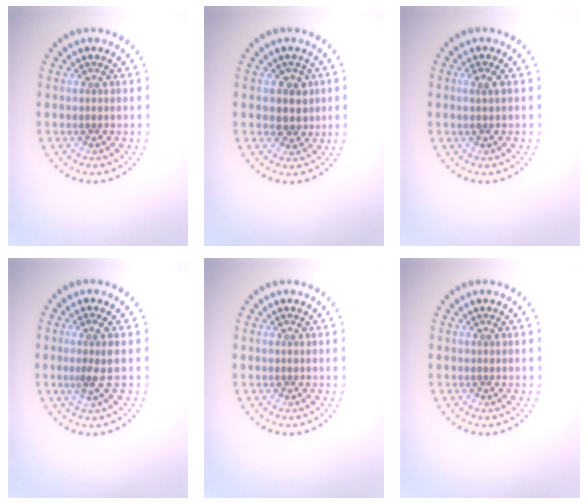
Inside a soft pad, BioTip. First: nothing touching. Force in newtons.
{"total": 2.5, "press": 2.3, "slide": 0.8}
{"total": 0.9, "press": 0.8, "slide": 0.5}
{"total": 2.0, "press": 1.4, "slide": 1.4}
{"total": 0.0}
{"total": 0.0}